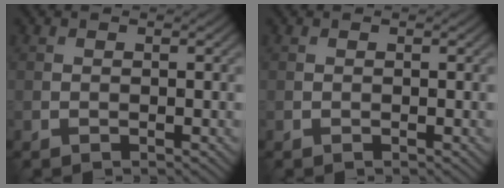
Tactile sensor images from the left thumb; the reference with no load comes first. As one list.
[{"total": 0.0}]